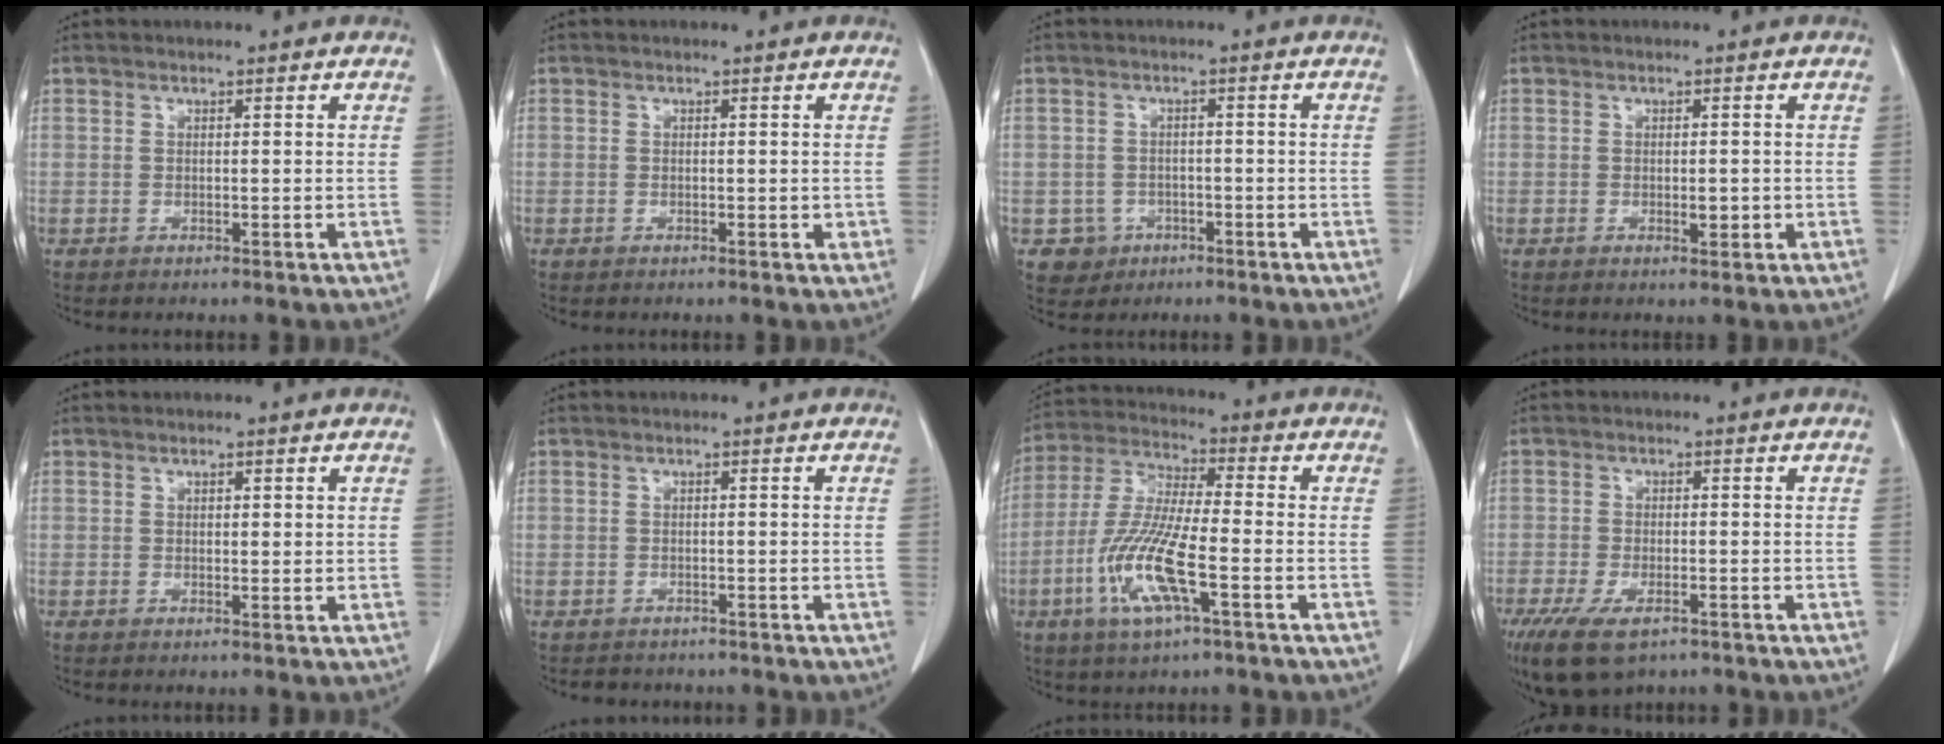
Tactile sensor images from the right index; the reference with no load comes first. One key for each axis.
{"total": 0.7, "fx": 0.0, "fy": 0.4, "fz": 0.6, "tx": -0.007, "ty": -0.001, "tz": 0.000}
{"total": 4.1, "fx": -1.7, "fy": 3.8, "fz": 0.0, "tx": 0.005, "ty": 0.013, "tz": -0.021}
{"total": 1.6, "fx": -0.3, "fy": 0.7, "fz": 1.4, "tx": -0.022, "ty": -0.001, "tz": -0.002}
{"total": 1.2, "fx": 0.5, "fy": 0.6, "fz": 0.9, "tx": -0.013, "ty": -0.003, "tz": 0.007}
{"total": 2.5, "fx": -2.1, "fy": 1.4, "fz": 0.1, "tx": -0.009, "ty": 0.001, "tz": -0.030}
{"total": 12.7, "fx": -4.4, "fy": 1.9, "fz": 11.7, "tx": -0.251, "ty": -0.012, "tz": -0.086}
{"total": 9.7, "fx": -6.1, "fy": 4.2, "fz": 6.2, "tx": -0.124, "ty": -0.018, "tz": -0.099}